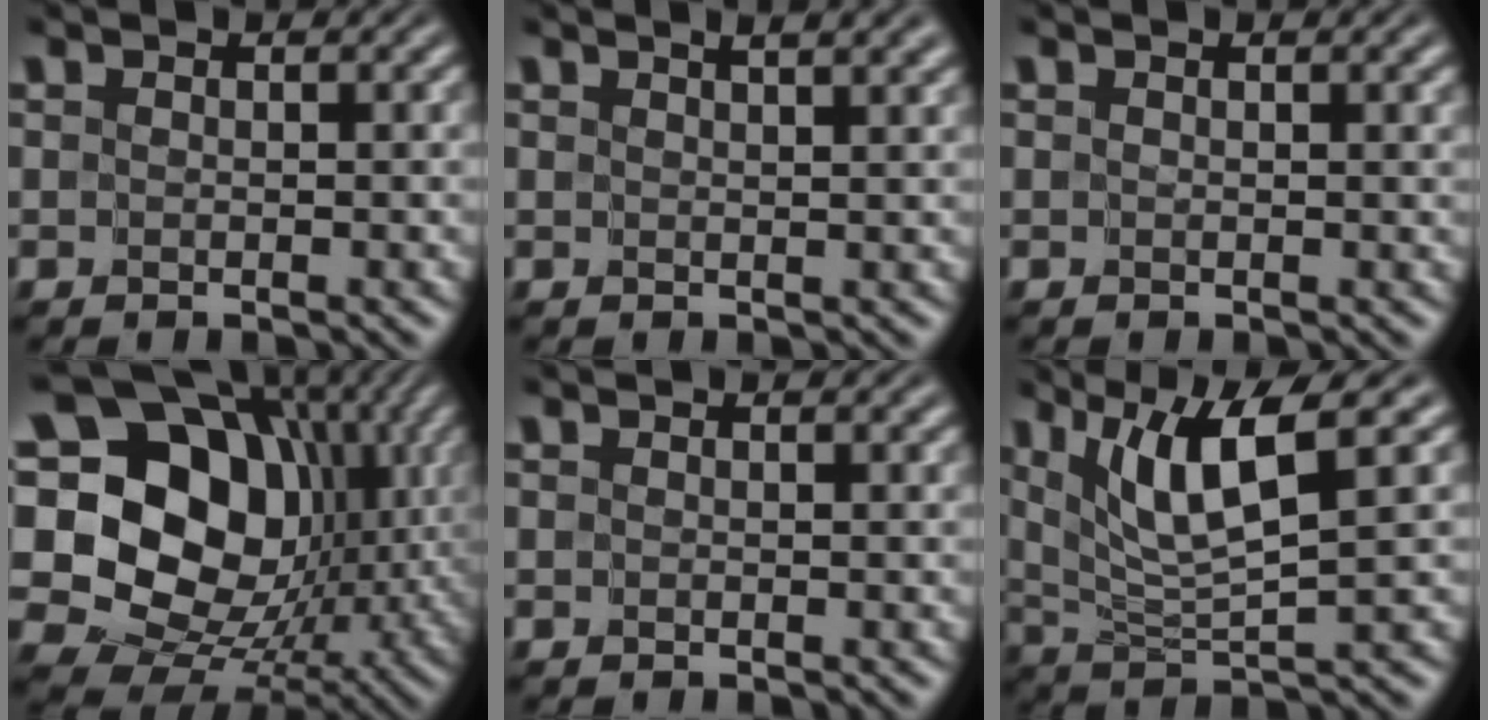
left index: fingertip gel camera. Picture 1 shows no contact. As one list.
[{"total": 4.9, "force": [3.3, 1.9, 3.1], "torque": [-0.013, 0.026, 0.019]}, {"total": 1.2, "force": [0.7, 0.1, 1.0], "torque": [-0.010, -0.003, 0.010]}, {"total": 19.0, "force": [3.2, 15.2, 11.0], "torque": [-0.211, 0.022, 0.059]}, {"total": 0.8, "force": [0.6, 0.3, 0.5], "torque": [-0.003, -0.003, 0.008]}, {"total": 6.6, "force": [2.8, 1.1, 5.9], "torque": [-0.105, -0.001, 0.055]}]